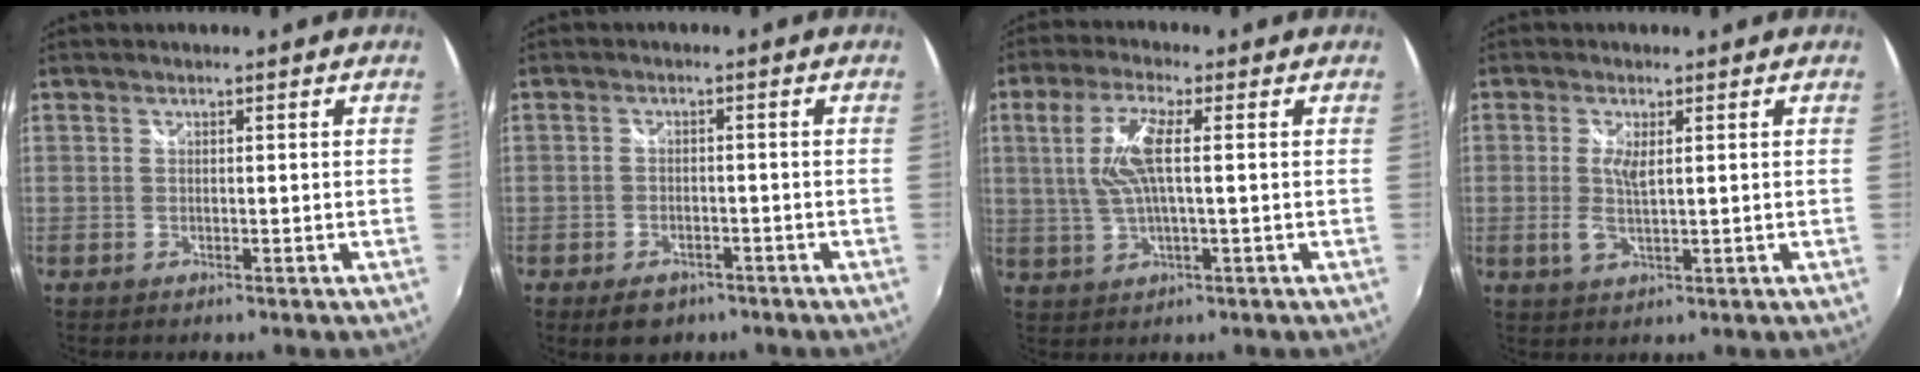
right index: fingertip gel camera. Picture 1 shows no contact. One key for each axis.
{"total": 5.1, "fx": -3.5, "fy": 3.1, "fz": 2.1, "tx": -0.053, "ty": -0.005, "tz": -0.048}
{"total": 8.0, "fx": 0.8, "fy": 1.7, "fz": 7.8, "tx": -0.157, "ty": 0.004, "tz": 0.021}
{"total": 3.7, "fx": 0.3, "fy": 1.1, "fz": 3.5, "tx": -0.073, "ty": -0.004, "tz": 0.004}